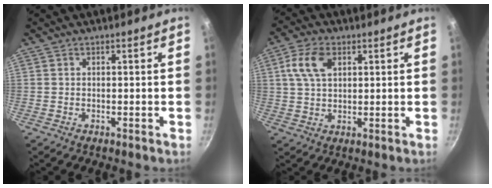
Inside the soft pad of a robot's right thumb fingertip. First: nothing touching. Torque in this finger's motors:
{"motor_torque": [-0.71, 0.81, 0.06, -0.06, 0.15]}